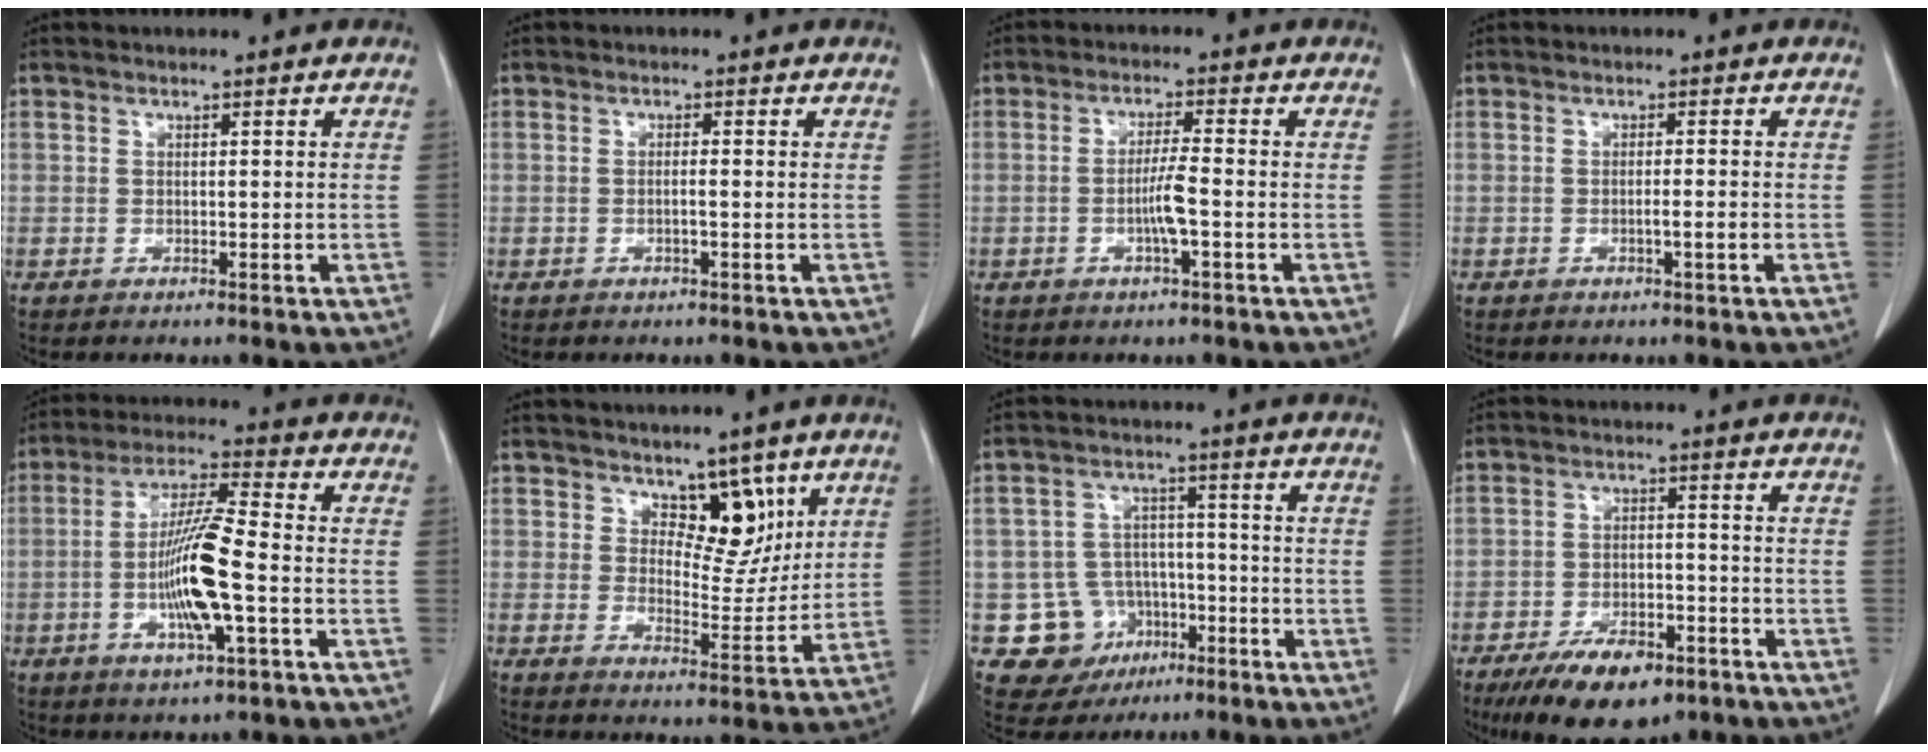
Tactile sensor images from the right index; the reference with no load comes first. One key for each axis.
{"total": 1.1, "fx": -0.3, "fy": -0.2, "fz": 1.0, "tx": -0.019, "ty": -0.001, "tz": -0.006}
{"total": 4.2, "fx": -1.1, "fy": -0.3, "fz": 4.0, "tx": -0.081, "ty": -0.003, "tz": -0.023}
{"total": 1.6, "fx": -0.6, "fy": -0.4, "fz": 1.4, "tx": -0.026, "ty": -0.002, "tz": -0.011}
{"total": 11.1, "fx": -2.4, "fy": 0.9, "fz": 10.8, "tx": -0.209, "ty": -0.004, "tz": -0.049}
{"total": 7.3, "fx": 4.2, "fy": 3.8, "fz": 4.6, "tx": -0.055, "ty": -0.007, "tz": 0.072}
{"total": 9.6, "fx": -3.6, "fy": 8.7, "fz": 1.8, "tx": -0.033, "ty": 0.020, "tz": -0.043}
{"total": 11.2, "fx": -7.5, "fy": 4.7, "fz": 6.9, "tx": -0.110, "ty": -0.006, "tz": -0.122}